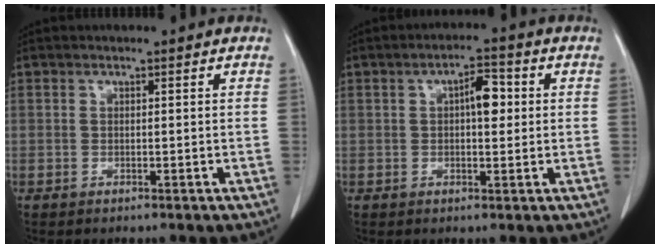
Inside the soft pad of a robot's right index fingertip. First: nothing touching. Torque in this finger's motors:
{"motor_torque": [0.06, 0.05, 0.11, 0.04]}